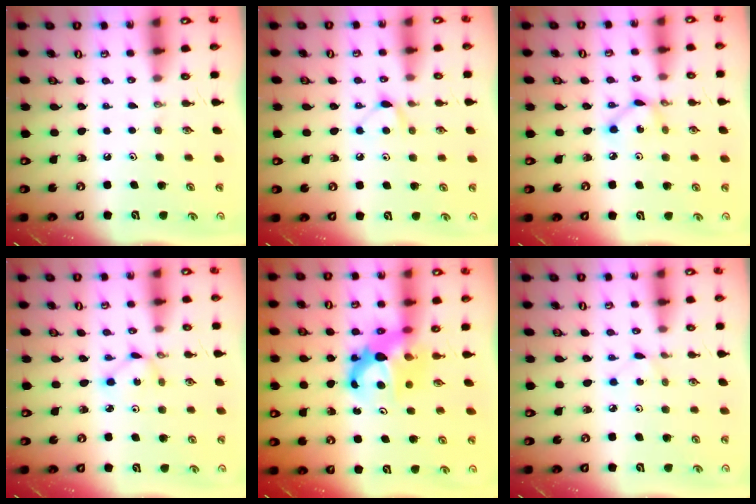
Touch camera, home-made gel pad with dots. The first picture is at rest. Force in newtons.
{"total": 6.1, "press": 6.1, "slide": 0.8}
{"total": 4.4, "press": 4.4, "slide": 0.2}
{"total": 2.1, "press": 2.1, "slide": 0.3}
{"total": 8.6, "press": 8.6, "slide": 0.5}
{"total": 2.3, "press": 2.3, "slide": 0.3}